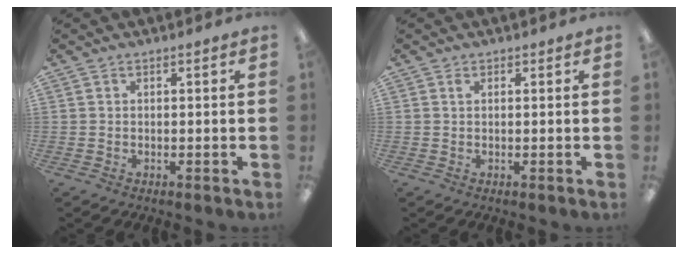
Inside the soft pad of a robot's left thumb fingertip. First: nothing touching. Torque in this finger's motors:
{"motor_torque": [0.10, -0.02, 0.23, 0.00, 0.01]}